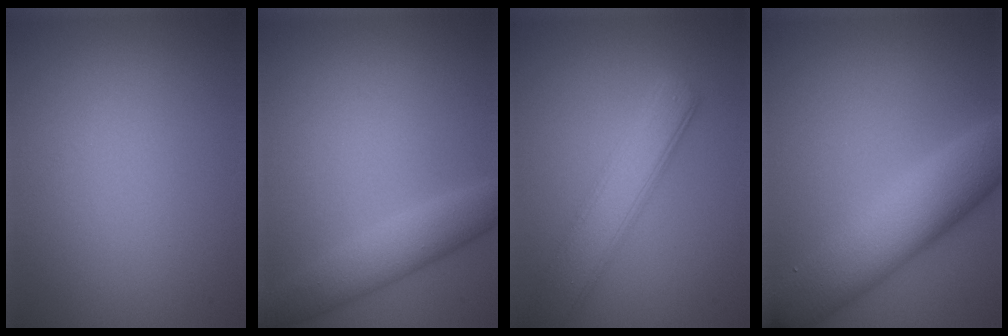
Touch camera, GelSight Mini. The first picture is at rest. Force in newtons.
{"total": 3.8, "press": 3.8, "slide": 0.1}
{"total": 5.0, "press": 4.9, "slide": 0.3}
{"total": 8.0, "press": 8.0, "slide": 0.1}